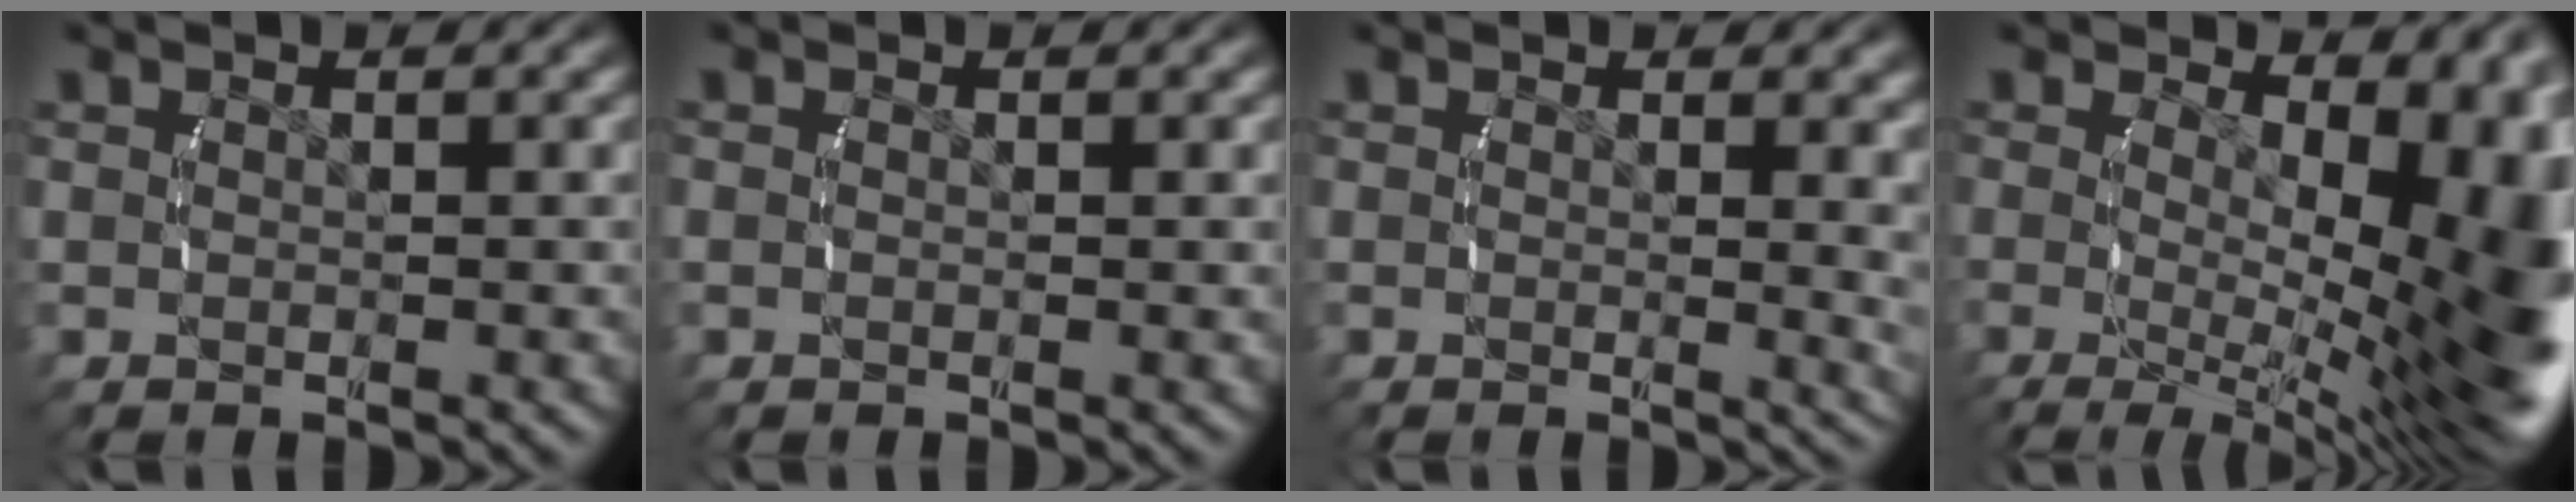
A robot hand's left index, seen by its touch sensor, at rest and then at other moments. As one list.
[{"total": 0.0}, {"total": 2.4, "force": [0.9, 0.4, 2.1], "torque": [-0.025, -0.006, 0.010]}, {"total": 14.3, "force": [-1.4, 6.8, 12.6], "torque": [-0.144, -0.051, -0.001]}]